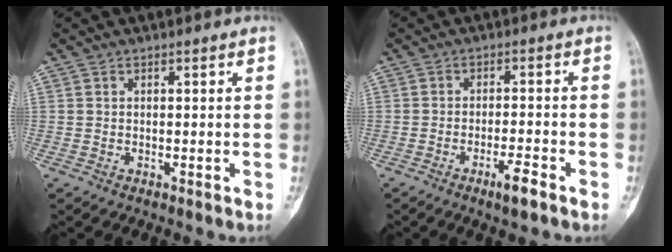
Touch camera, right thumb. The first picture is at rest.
{"total": 4.3, "force": [-2.6, 0.6, 3.4], "torque": [-0.063, 0.012, -0.046]}